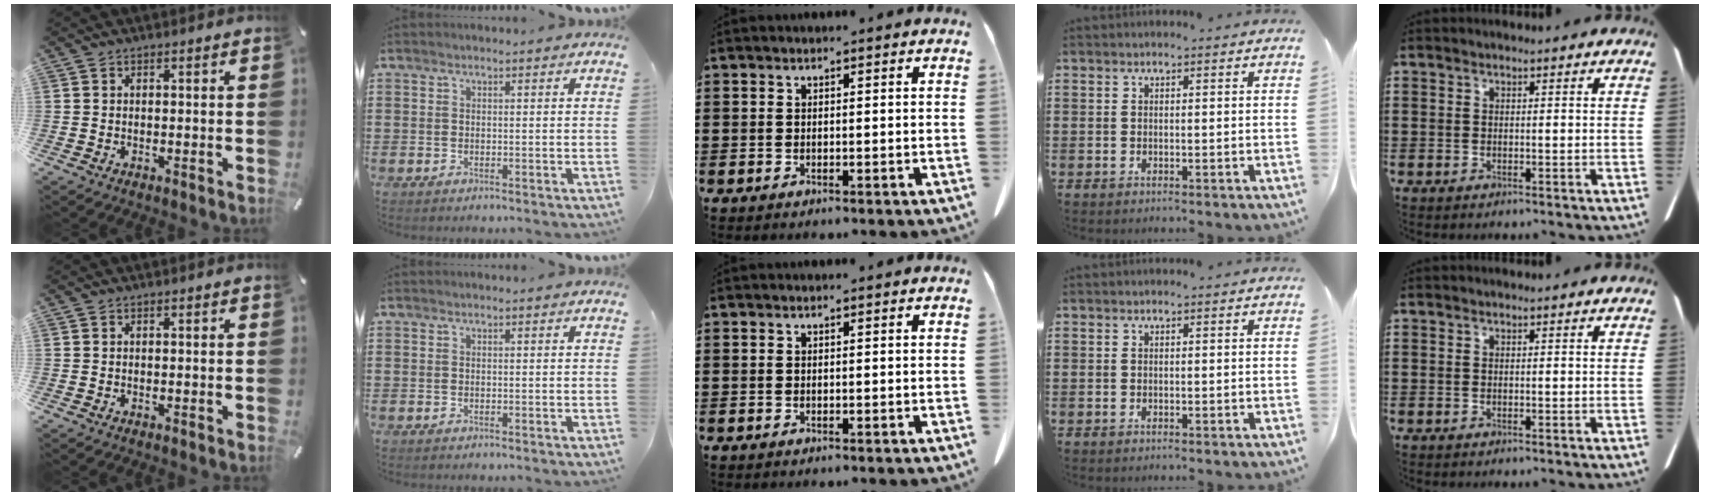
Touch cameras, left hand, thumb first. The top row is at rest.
{}